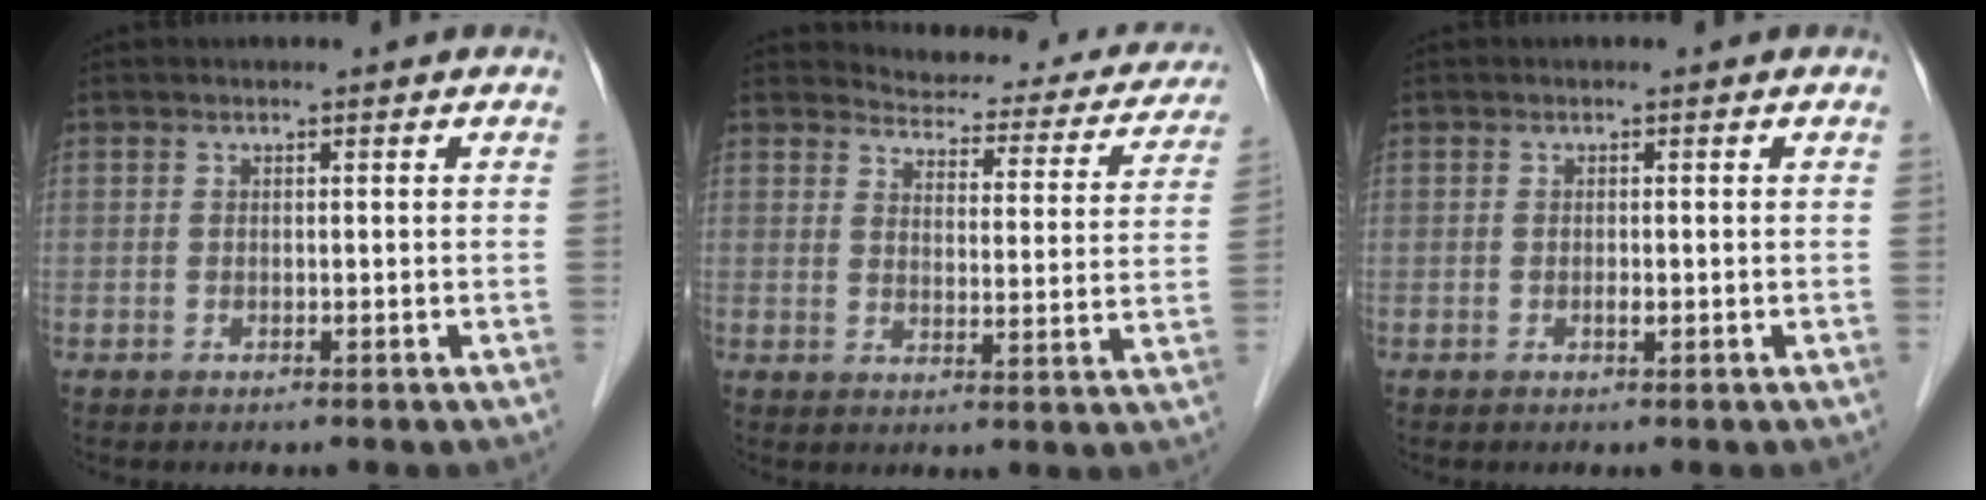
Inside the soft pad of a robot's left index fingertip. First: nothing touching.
{"total": 16.9, "force": [15.8, 4.9, 3.5], "torque": [-0.017, -0.036, 0.164]}
{"total": 0.6, "force": [-0.3, 0.2, 0.5], "torque": [-0.009, -0.004, -0.005]}